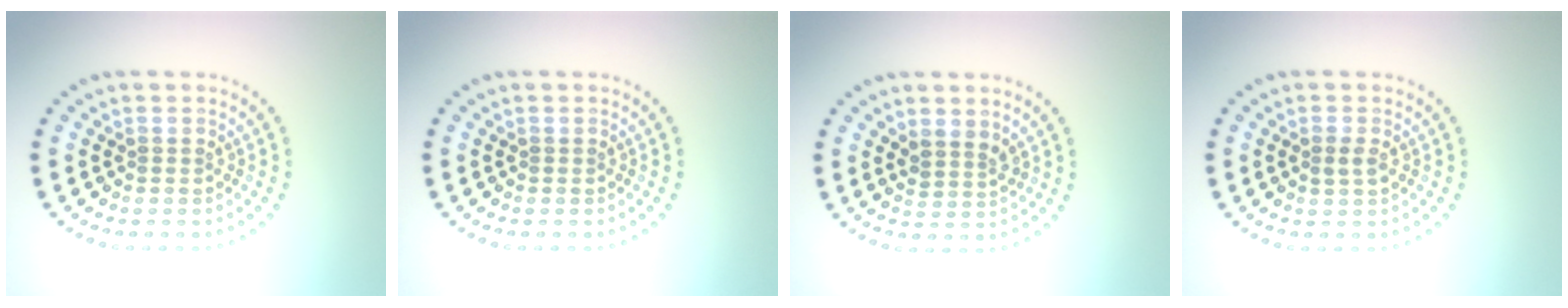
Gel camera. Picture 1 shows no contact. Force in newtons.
{"total": 0.0}
{"total": 1.8, "press": 1.5, "slide": 1.1}
{"total": 1.1, "press": 1.1, "slide": 0.3}